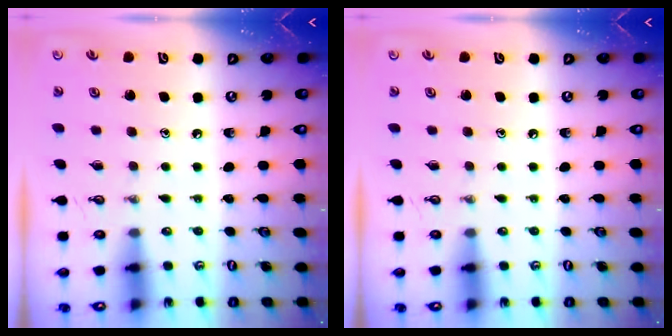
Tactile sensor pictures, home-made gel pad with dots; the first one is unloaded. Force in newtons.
{"total": 0.0}